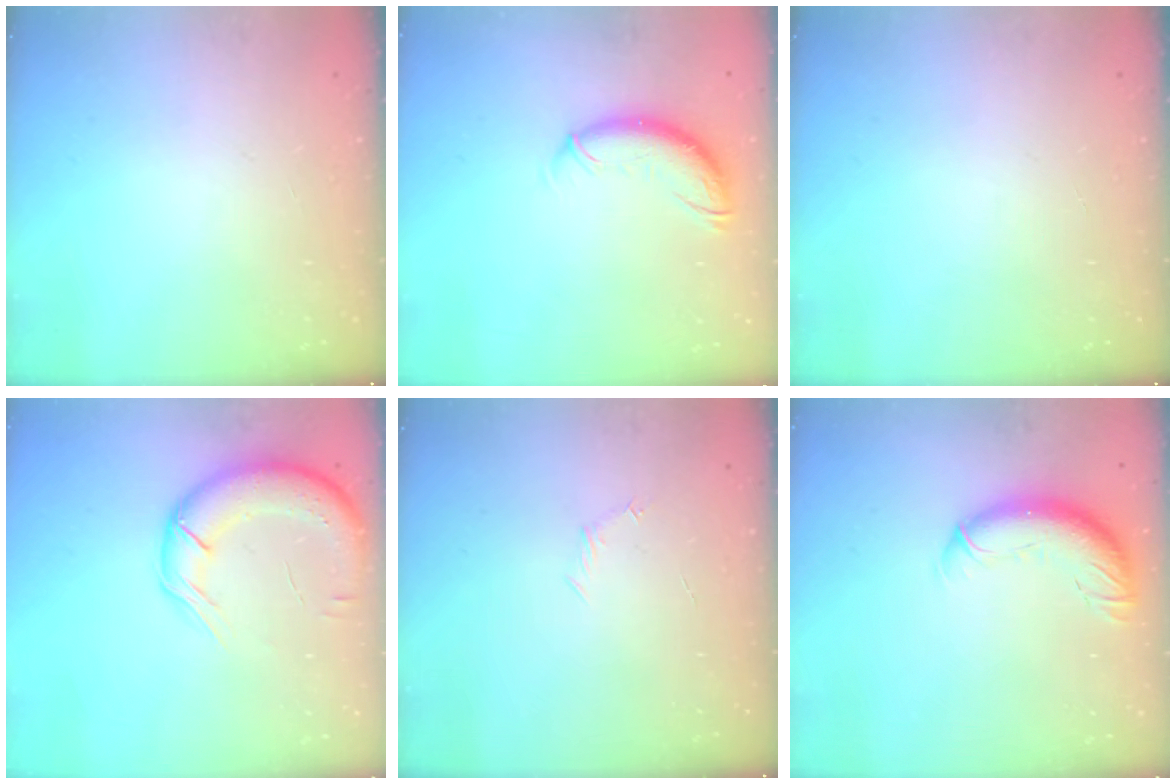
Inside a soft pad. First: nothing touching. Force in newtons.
{"total": 10.3, "press": 10.3, "slide": 1.2}
{"total": 0.0}
{"total": 14.4, "press": 14.0, "slide": 3.5}
{"total": 3.9, "press": 3.7, "slide": 1.0}
{"total": 12.0, "press": 11.7, "slide": 3.0}